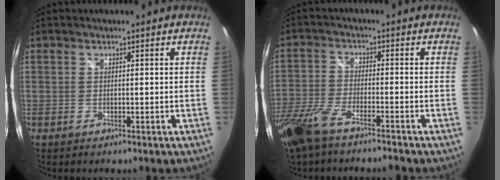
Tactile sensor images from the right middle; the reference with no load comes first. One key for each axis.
{"total": 10.7, "fx": -8.0, "fy": 2.8, "fz": 6.5, "tx": -0.161, "ty": -0.032, "tz": -0.160}